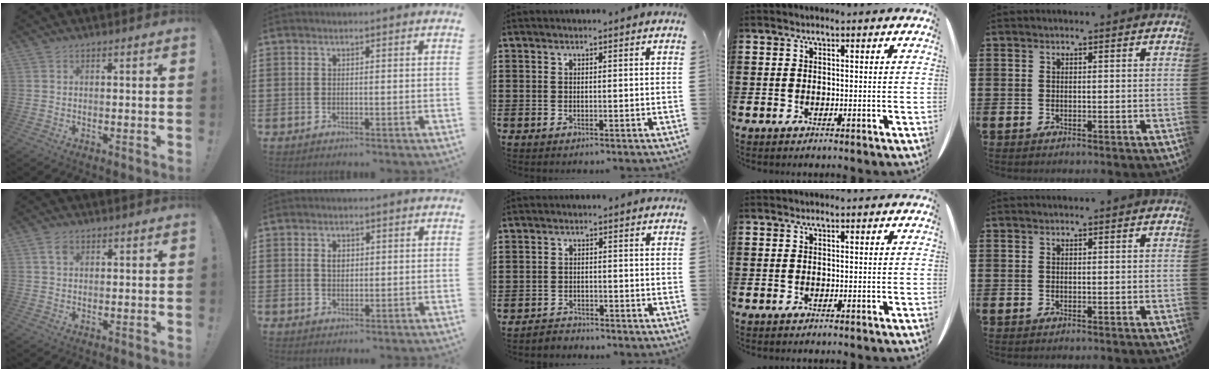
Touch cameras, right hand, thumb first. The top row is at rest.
{"thumb": {"total": 2.8, "force": [1.3, 1.5, 2.0], "torque": [-0.030, -0.001, 0.021]}, "index": {"total": 2.7, "force": [0.6, 1.7, 2.0], "torque": [-0.037, 0.006, 0.008]}, "middle": {"total": 2.7, "force": [-2.6, 0.6, -0.3], "torque": [-0.002, 0.002, -0.058]}}